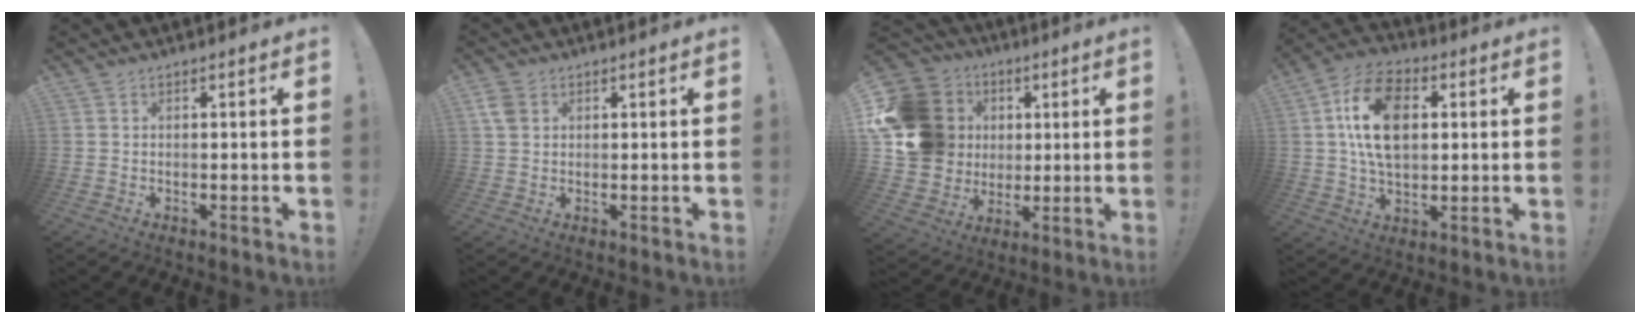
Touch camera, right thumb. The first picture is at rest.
{"total": 4.2, "force": [1.7, 3.0, 2.4], "torque": [-0.043, 0.004, 0.034]}
{"total": 20.4, "force": [3.8, 17.7, 9.4], "torque": [-0.172, -0.006, 0.108]}
{"total": 16.9, "force": [3.1, 11.0, 12.4], "torque": [-0.216, 0.007, 0.052]}